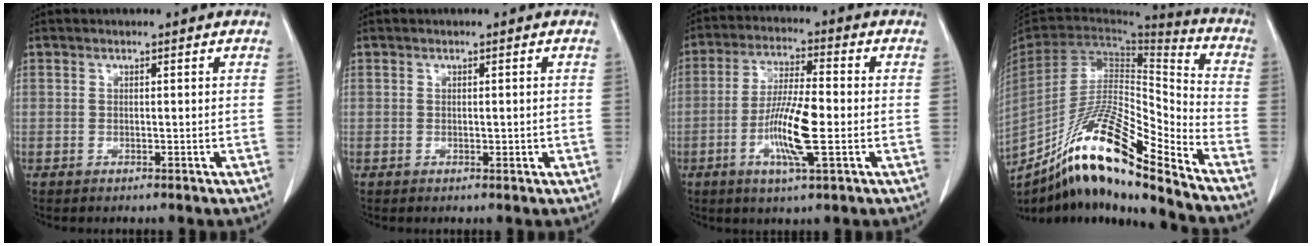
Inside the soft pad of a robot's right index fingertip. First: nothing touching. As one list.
[{"total": 0.8, "force": [-0.1, 0.5, 0.6], "torque": [-0.008, 0.000, 0.002]}, {"total": 10.0, "force": [-2.5, 1.1, 9.6], "torque": [-0.185, -0.008, -0.051]}, {"total": 20.0, "force": [-14.6, 1.0, 13.6], "torque": [-0.263, -0.016, -0.269]}]